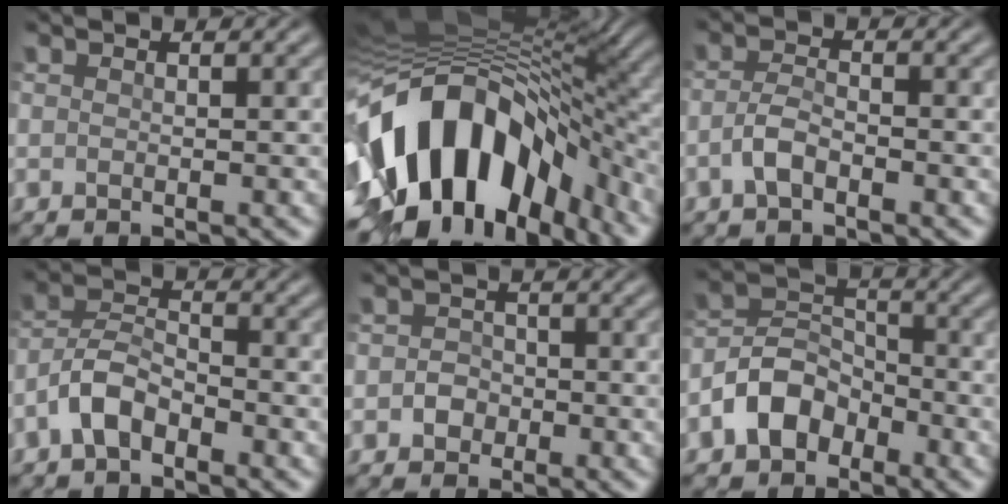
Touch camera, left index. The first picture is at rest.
{"total": 16.1, "force": [-5.0, 9.8, 11.8], "torque": [-0.201, 0.000, -0.084]}
{"total": 2.3, "force": [-1.1, 0.9, 1.8], "torque": [-0.038, 0.004, -0.028]}
{"total": 3.8, "force": [-2.3, 1.9, 2.4], "torque": [-0.045, 0.012, -0.055]}
{"total": 1.8, "force": [-0.5, 1.6, 0.6], "torque": [-0.004, 0.002, -0.014]}
{"total": 5.2, "force": [-2.9, 3.6, 2.4], "torque": [-0.042, 0.006, -0.063]}